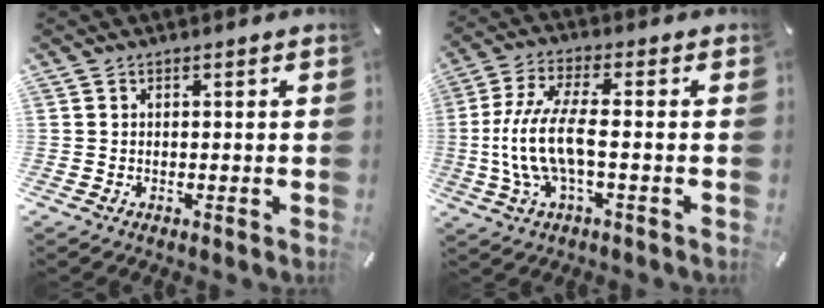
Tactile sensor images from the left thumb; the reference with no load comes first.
{"total": 12.3, "force": [-1.5, 4.1, 11.6], "torque": [-0.247, -0.013, -0.032]}